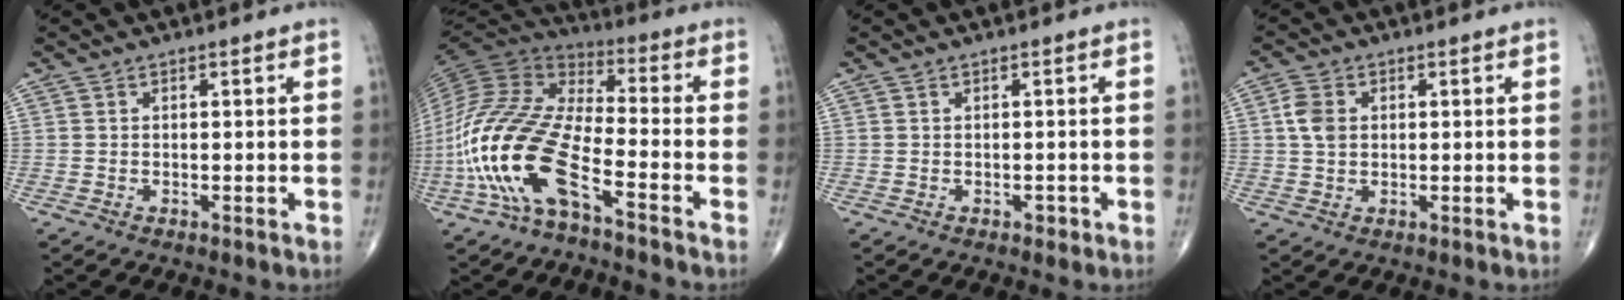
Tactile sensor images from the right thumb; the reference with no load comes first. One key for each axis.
{"total": 19.4, "fx": -7.9, "fy": 7.0, "fz": 16.2, "tx": -0.353, "ty": 0.047, "tz": -0.157}
{"total": 0.8, "fx": -0.3, "fy": 0.6, "fz": 0.4, "tx": -0.002, "ty": 0.001, "tz": -0.005}
{"total": 4.1, "fx": 0.8, "fy": 3.0, "fz": 2.7, "tx": -0.050, "ty": 0.002, "tz": 0.011}